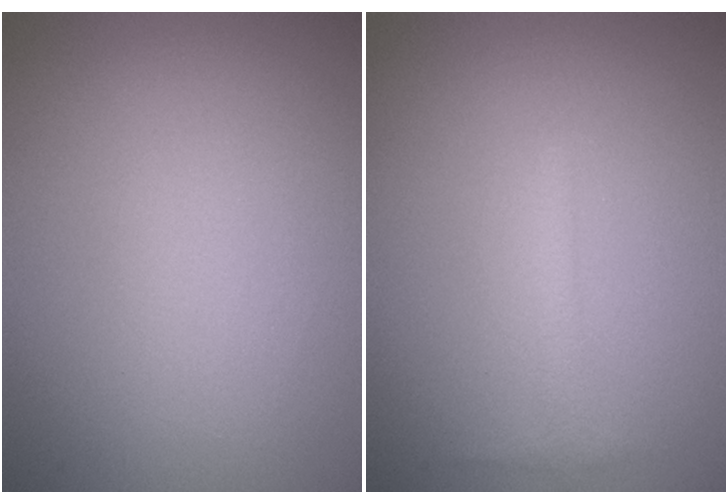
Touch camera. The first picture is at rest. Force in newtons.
{"total": 1.1, "press": 1.1, "slide": 0.0}